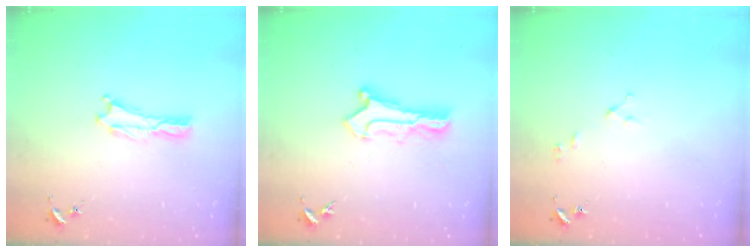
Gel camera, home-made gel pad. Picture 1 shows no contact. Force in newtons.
{"total": 1.1, "press": 1.1, "slide": 0.1}
{"total": 2.6, "press": 2.6, "slide": 0.3}